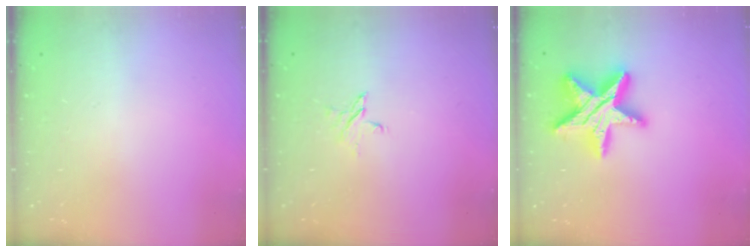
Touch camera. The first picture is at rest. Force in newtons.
{"total": 3.6, "press": 3.5, "slide": 0.3}
{"total": 19.6, "press": 19.5, "slide": 1.2}